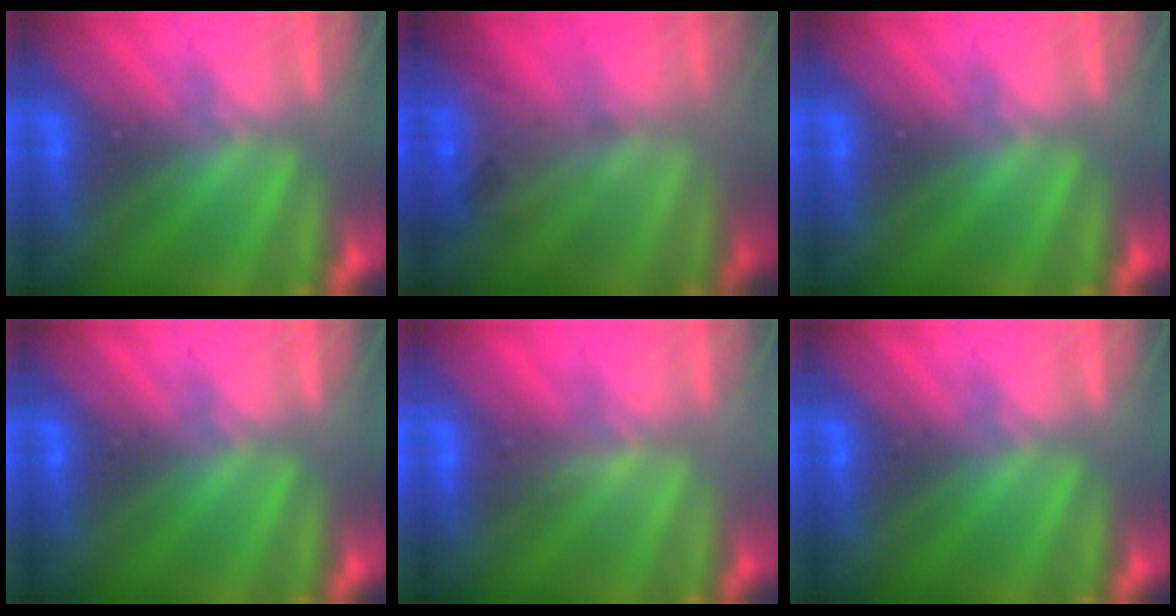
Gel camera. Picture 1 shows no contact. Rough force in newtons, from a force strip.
{"total": 2.2}
{"total": 0.0}
{"total": 0.0}
{"total": 3.1}
{"total": 0.0}